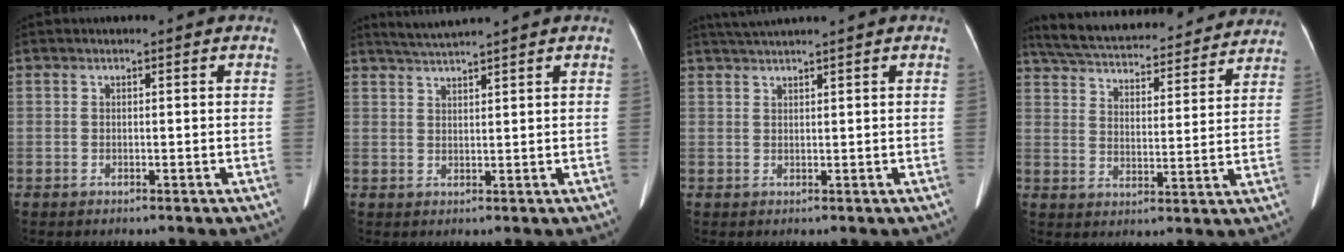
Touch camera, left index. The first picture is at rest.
{"total": 3.8, "force": [3.4, -1.1, 1.2], "torque": [-0.024, 0.015, 0.066]}
{"total": 3.3, "force": [2.7, -1.1, 1.4], "torque": [-0.026, 0.017, 0.054]}
{"total": 25.8, "force": [23.3, 5.7, 9.4], "torque": [-0.171, 0.007, 0.311]}